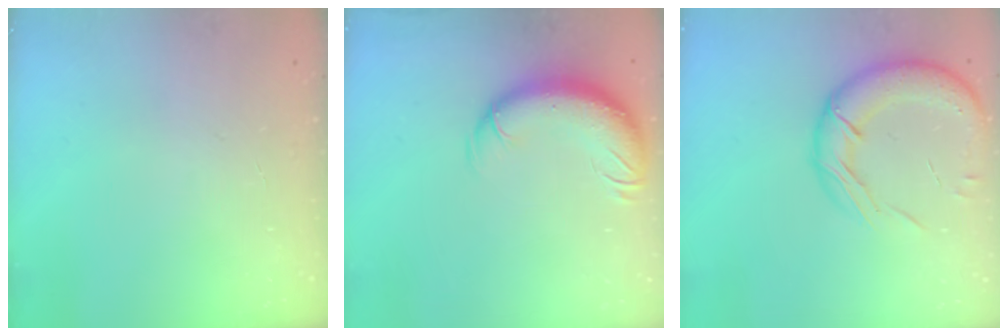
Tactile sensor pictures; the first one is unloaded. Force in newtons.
{"total": 11.8, "press": 11.5, "slide": 2.8}
{"total": 17.6, "press": 17.1, "slide": 4.2}